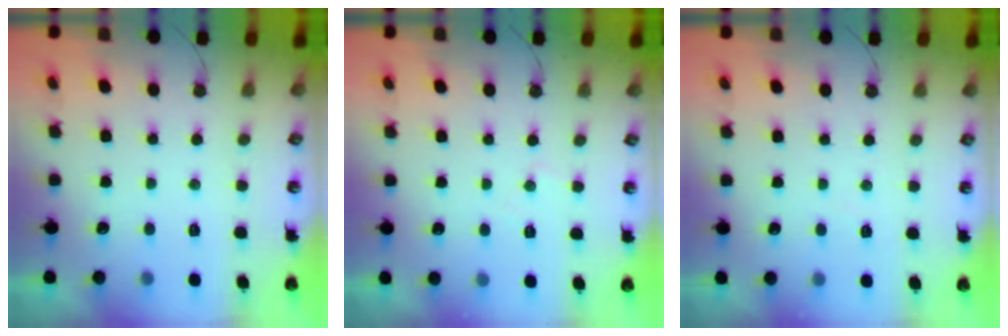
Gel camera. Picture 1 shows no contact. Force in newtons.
{"total": 4.0, "press": 3.9, "slide": 0.6}
{"total": 4.8, "press": 4.7, "slide": 0.8}